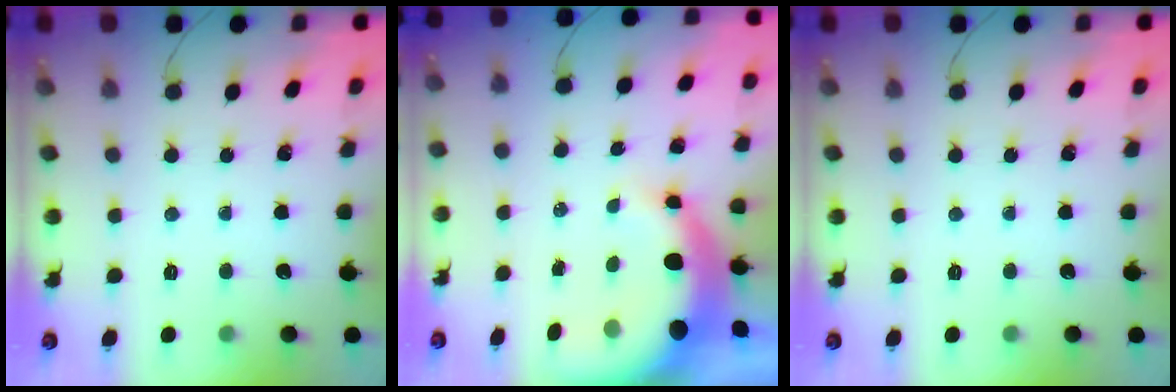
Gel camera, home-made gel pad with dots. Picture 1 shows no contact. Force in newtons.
{"total": 10.3, "press": 10.1, "slide": 2.1}
{"total": 0.0}